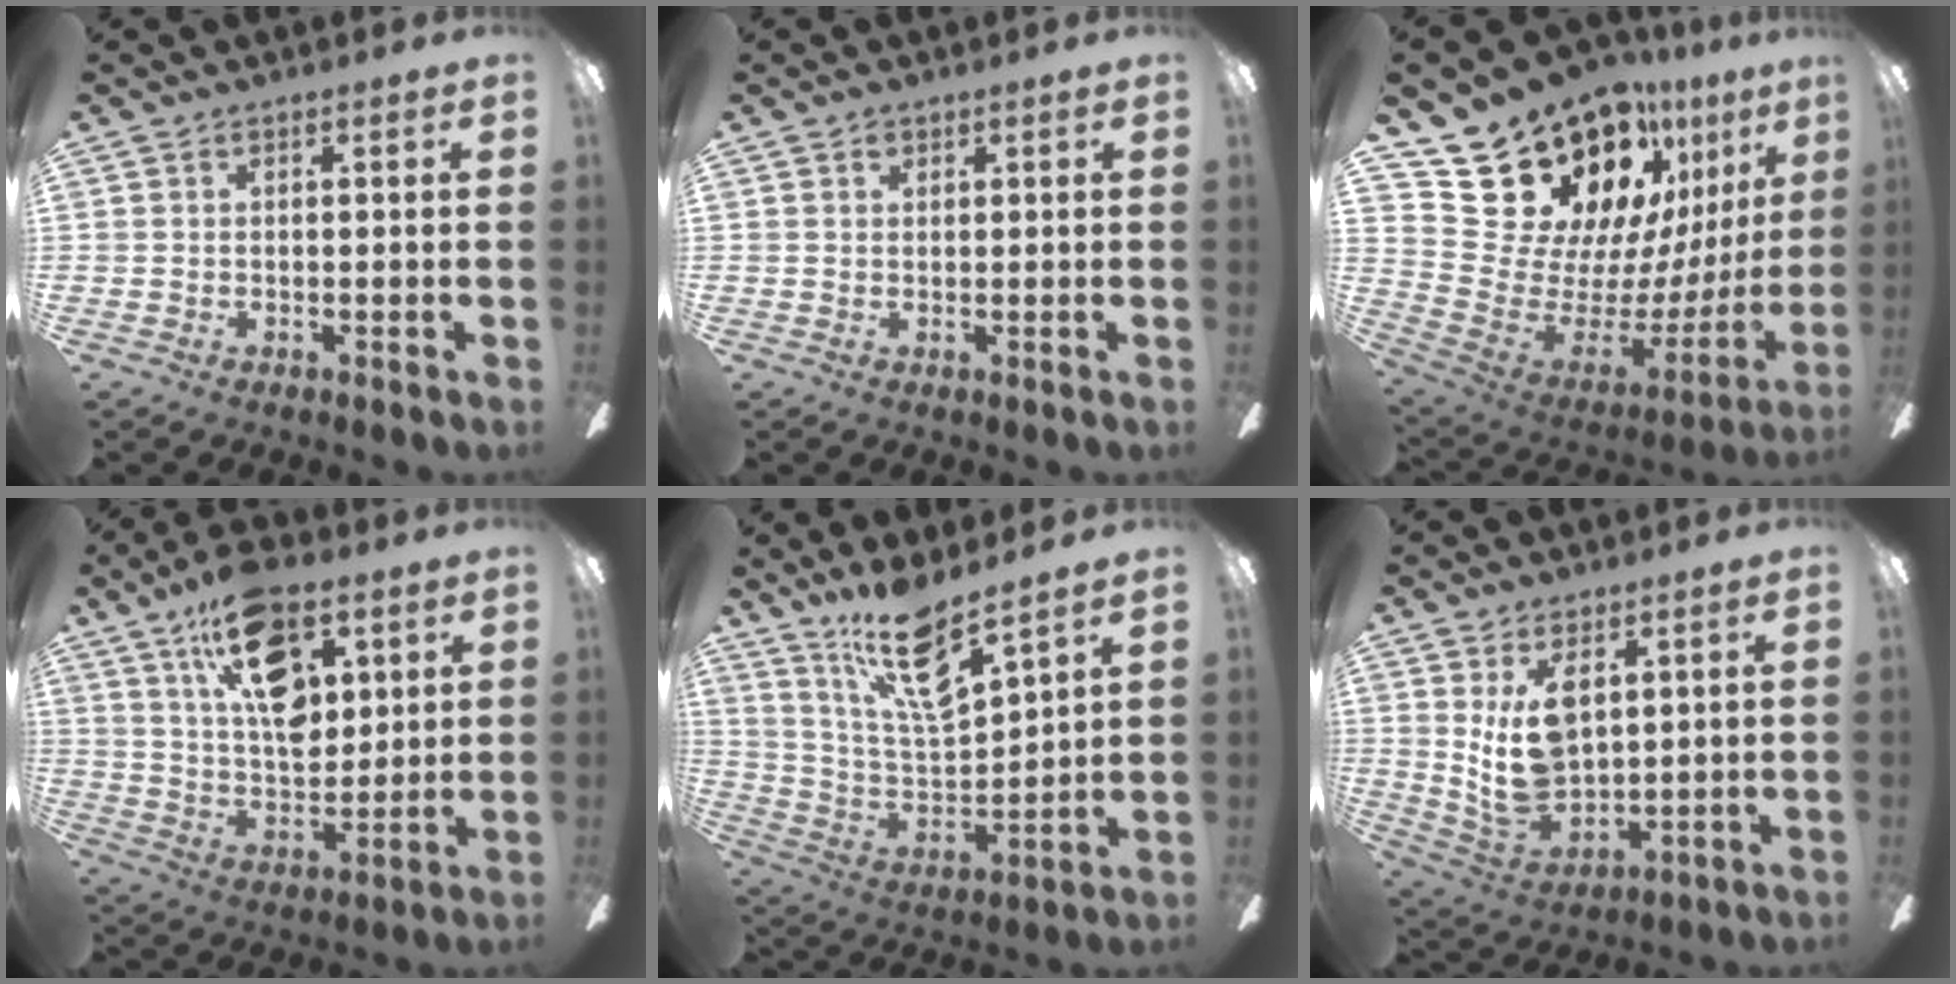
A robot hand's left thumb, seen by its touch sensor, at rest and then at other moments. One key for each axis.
{"total": 1.0, "fx": 0.7, "fy": 0.7, "fz": 0.2, "tx": 0.002, "ty": -0.002, "tz": 0.012}
{"total": 22.1, "fx": 18.0, "fy": 10.6, "fz": 7.2, "tx": -0.118, "ty": -0.154, "tz": 0.350}
{"total": 18.9, "fx": 9.8, "fy": 10.2, "fz": 12.6, "tx": -0.201, "ty": -0.031, "tz": 0.172}
{"total": 15.7, "fx": 11.5, "fy": 4.1, "fz": 9.9, "tx": -0.196, "ty": -0.071, "tz": 0.198}
{"total": 11.8, "fx": 4.7, "fy": 6.7, "fz": 8.6, "tx": -0.185, "ty": -0.019, "tz": 0.084}